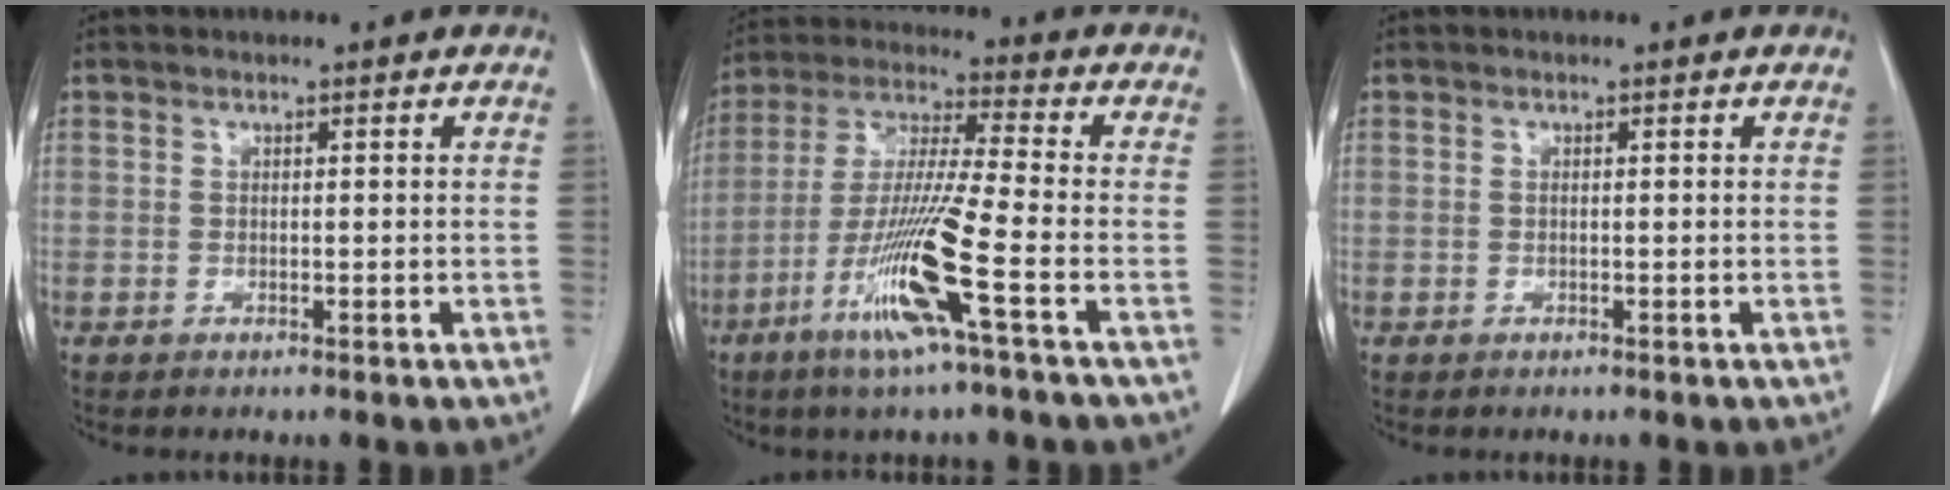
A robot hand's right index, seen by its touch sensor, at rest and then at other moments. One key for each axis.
{"total": 13.6, "fx": -5.9, "fy": -0.9, "fz": 12.3, "tx": -0.248, "ty": -0.021, "tz": -0.116}
{"total": 0.0}